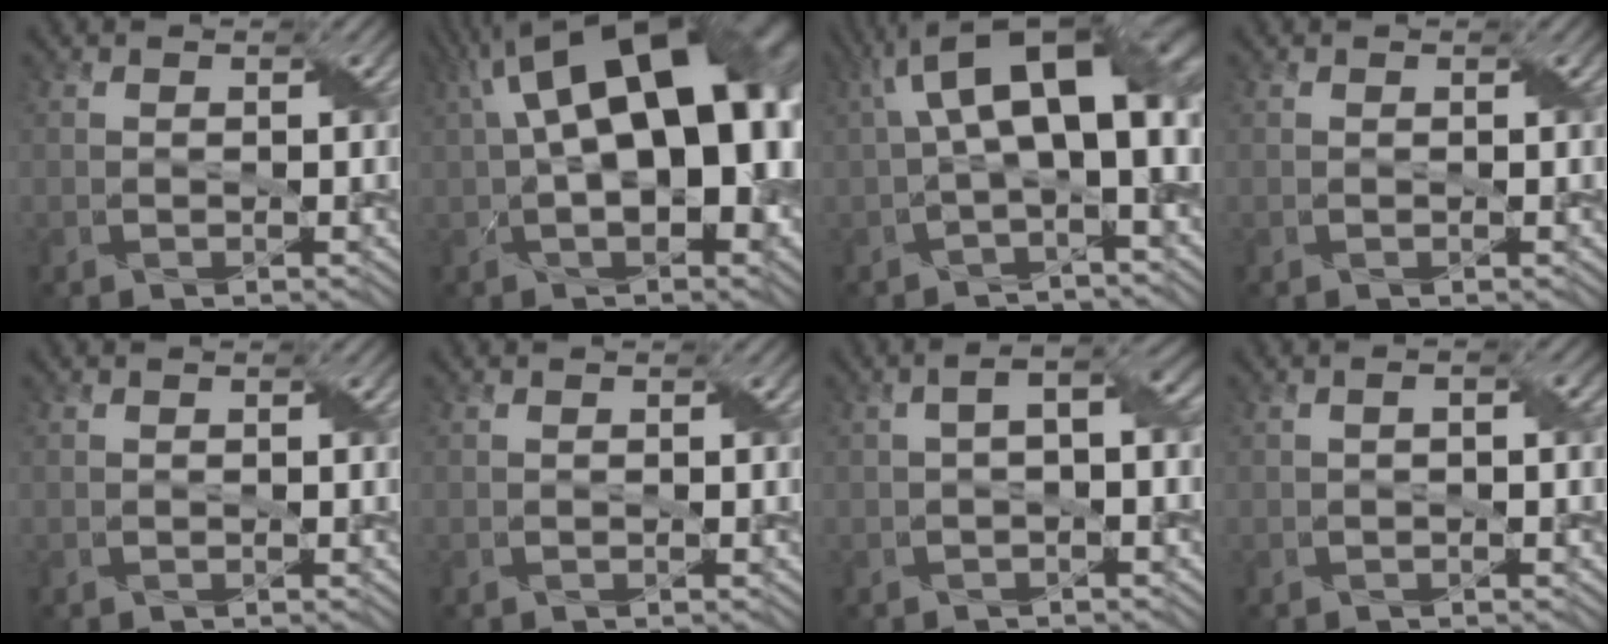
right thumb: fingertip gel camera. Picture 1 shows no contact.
{"total": 20.2, "force": [3.2, 10.0, 17.2], "torque": [-0.254, 0.056, 0.039]}
{"total": 13.7, "force": [1.8, 5.3, 12.5], "torque": [-0.203, 0.016, 0.032]}
{"total": 0.0}
{"total": 0.0}
{"total": 0.0}
{"total": 2.9, "force": [0.1, 0.8, 2.8], "torque": [-0.053, 0.009, 0.000]}
{"total": 1.3, "force": [0.0, 0.2, 1.3], "torque": [-0.023, 0.004, 0.000]}